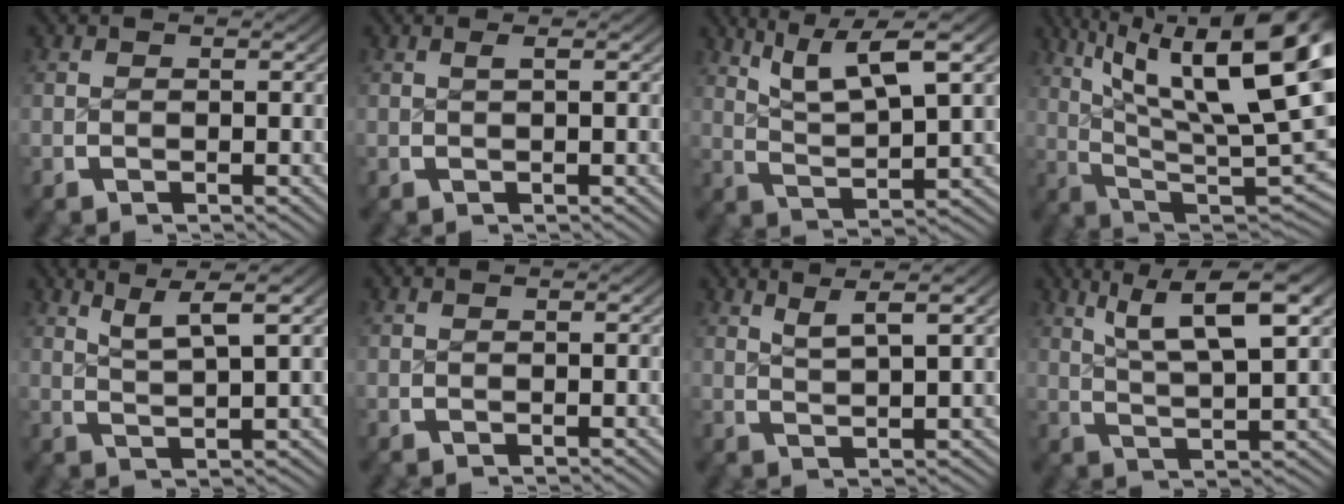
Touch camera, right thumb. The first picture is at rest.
{"total": 0.7, "force": [0.1, -0.1, 0.7], "torque": [-0.012, 0.000, 0.007]}
{"total": 8.0, "force": [2.9, 4.0, 6.3], "torque": [-0.104, -0.003, 0.048]}
{"total": 16.6, "force": [2.4, 9.0, 13.8], "torque": [-0.219, -0.049, 0.062]}
{"total": 6.0, "force": [3.5, 1.7, 4.6], "torque": [-0.058, 0.013, 0.058]}
{"total": 0.0}
{"total": 4.5, "force": [3.1, 0.7, 3.2], "torque": [-0.038, 0.011, 0.056]}
{"total": 7.4, "force": [2.7, 3.0, 6.1], "torque": [-0.098, -0.003, 0.048]}